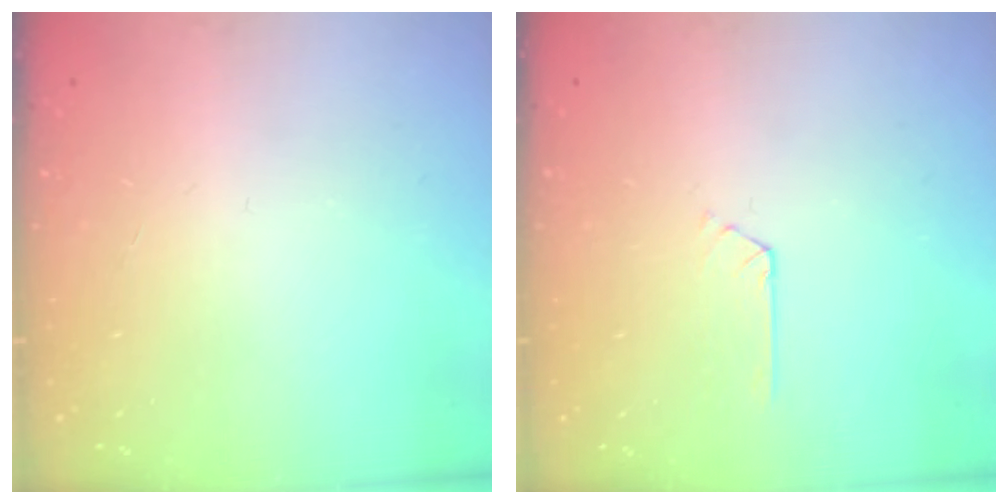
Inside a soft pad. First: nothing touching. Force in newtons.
{"total": 2.7, "press": 2.7, "slide": 0.4}